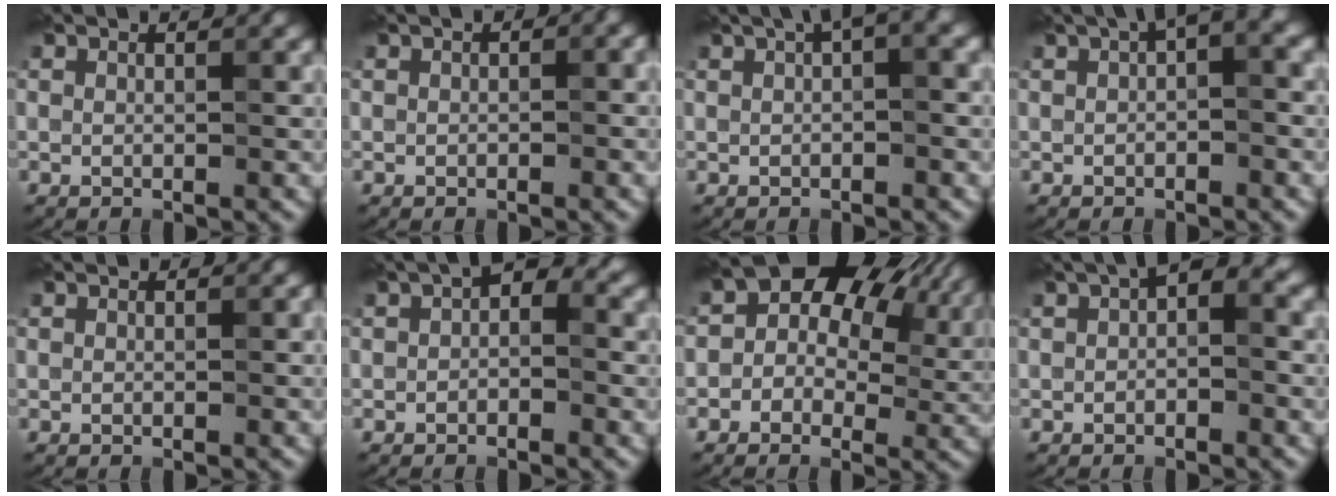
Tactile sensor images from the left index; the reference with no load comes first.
{"total": 1.4, "force": [0.1, 0.9, 1.1], "torque": [-0.011, 0.004, 0.002]}
{"total": 3.0, "force": [1.2, 0.7, 2.6], "torque": [-0.034, 0.017, 0.016]}
{"total": 3.1, "force": [0.8, 1.1, 2.8], "torque": [-0.032, 0.016, 0.007]}
{"total": 0.0}
{"total": 2.2, "force": [-0.4, 1.3, 1.8], "torque": [-0.025, 0.010, -0.015]}
{"total": 9.8, "force": [2.5, 6.7, 6.7], "torque": [-0.073, 0.019, 0.022]}
{"total": 2.4, "force": [-0.1, 1.2, 2.1], "torque": [-0.030, 0.014, -0.008]}